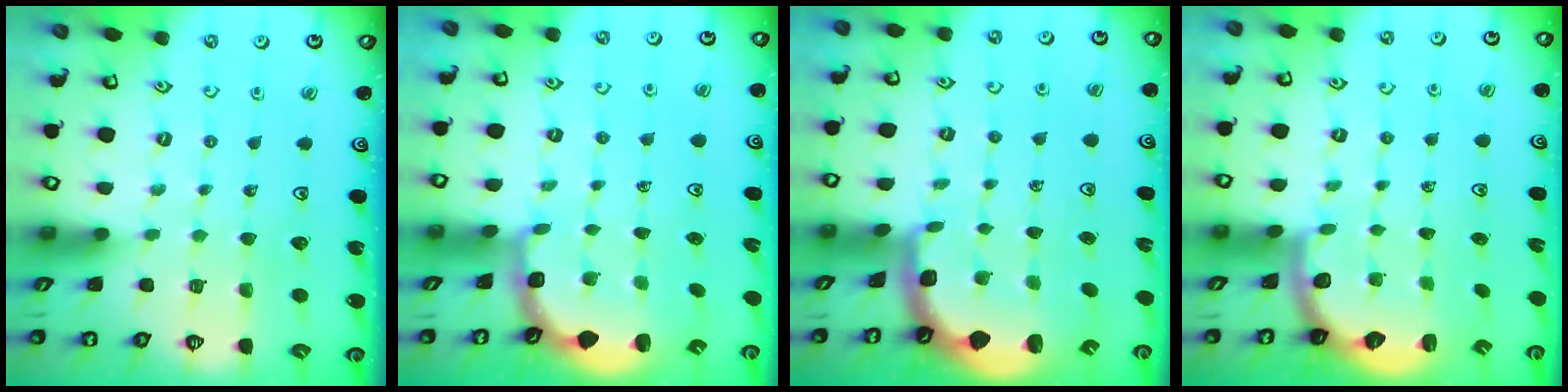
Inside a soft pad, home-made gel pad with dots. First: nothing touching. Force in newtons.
{"total": 2.8, "press": 2.3, "slide": 1.7}
{"total": 2.3, "press": 2.0, "slide": 1.0}
{"total": 2.6, "press": 1.9, "slide": 1.7}